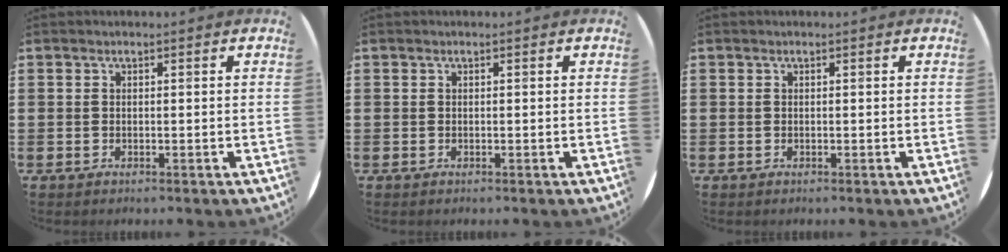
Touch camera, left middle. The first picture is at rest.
{"total": 0.0}
{"total": 0.0}